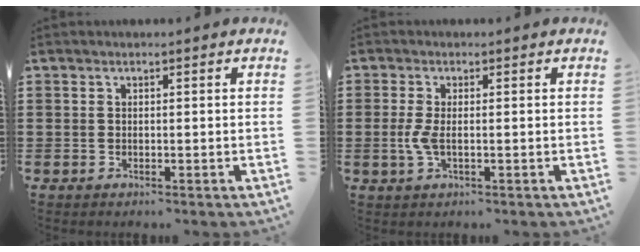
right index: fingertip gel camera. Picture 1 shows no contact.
{"total": 2.9, "force": [-0.4, 0.9, 2.8], "torque": [-0.073, -0.009, -0.014]}